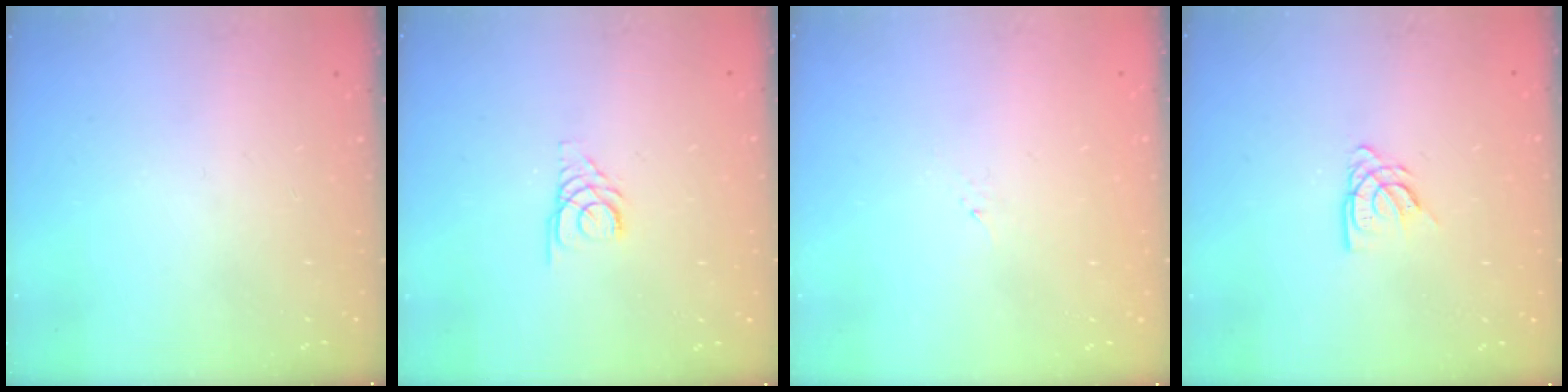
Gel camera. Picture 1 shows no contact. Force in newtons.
{"total": 3.4, "press": 3.3, "slide": 0.3}
{"total": 1.2, "press": 1.1, "slide": 0.2}
{"total": 5.3, "press": 5.3, "slide": 0.5}